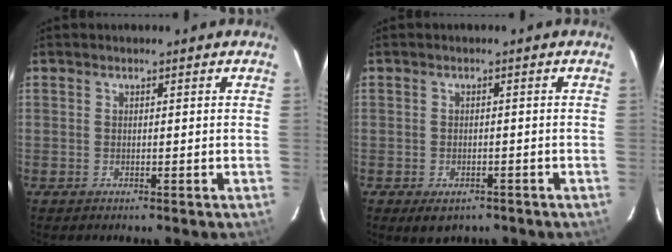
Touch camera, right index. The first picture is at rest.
{"total": 4.1, "force": [-2.5, 2.5, 2.0], "torque": [-0.039, -0.009, -0.030]}